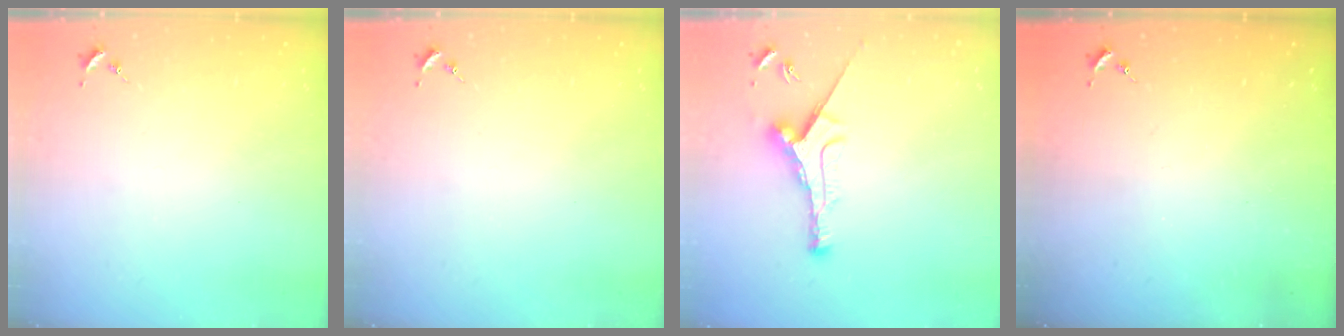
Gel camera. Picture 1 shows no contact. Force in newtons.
{"total": 0.0}
{"total": 9.9, "press": 9.9, "slide": 0.5}
{"total": 0.0}